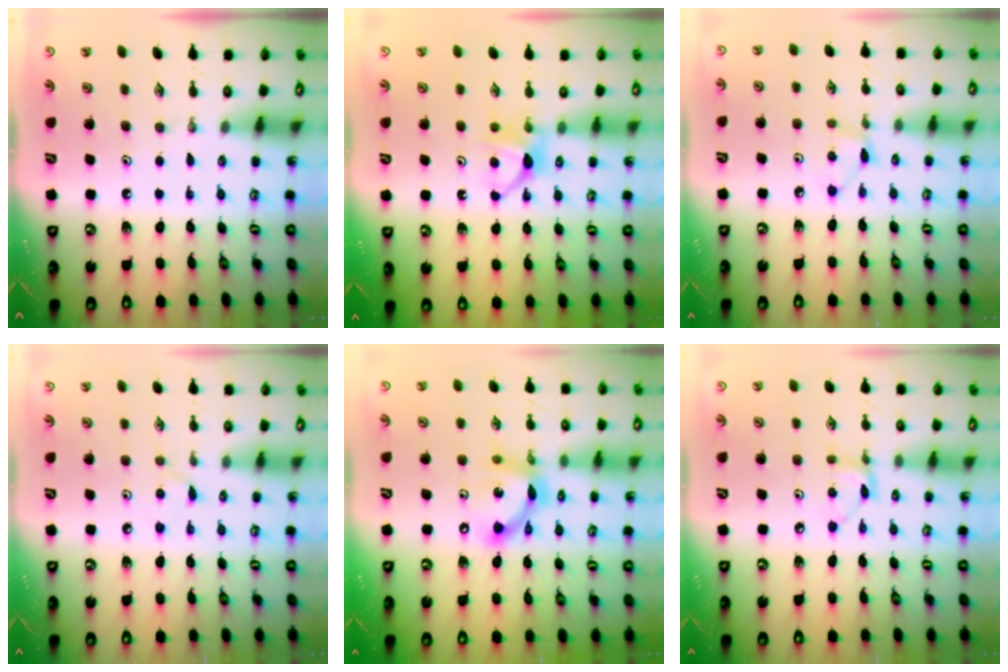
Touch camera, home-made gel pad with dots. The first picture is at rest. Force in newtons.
{"total": 4.5, "press": 4.5, "slide": 0.6}
{"total": 4.6, "press": 4.6, "slide": 0.5}
{"total": 3.6, "press": 3.6, "slide": 0.4}
{"total": 13.5, "press": 13.5, "slide": 1.0}
{"total": 3.7, "press": 3.7, "slide": 0.1}